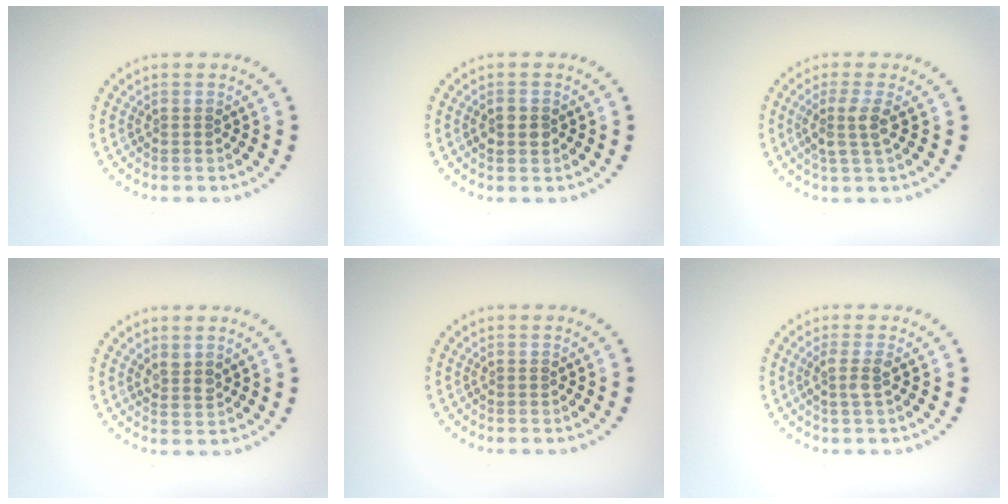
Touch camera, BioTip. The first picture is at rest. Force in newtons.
{"total": 2.1, "press": 2.1, "slide": 0.0}
{"total": 2.4, "press": 1.9, "slide": 1.5}
{"total": 1.4, "press": 1.2, "slide": 0.7}
{"total": 0.0}
{"total": 1.6, "press": 1.2, "slide": 1.0}